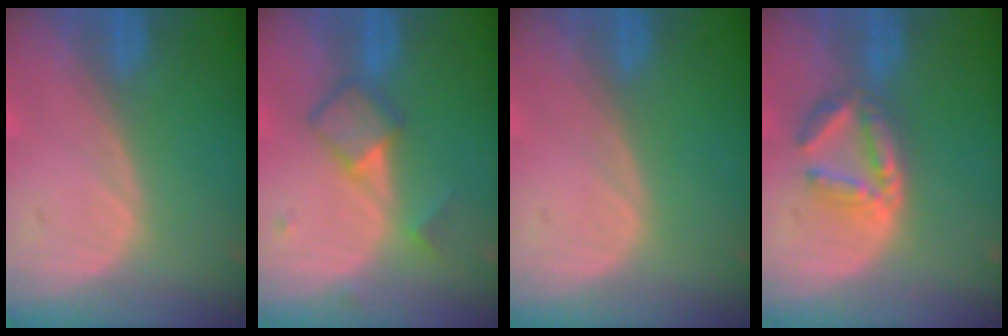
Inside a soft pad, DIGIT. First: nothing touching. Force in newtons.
{"total": 4.9, "press": 4.7, "slide": 1.3}
{"total": 0.0}
{"total": 5.6, "press": 5.4, "slide": 1.3}